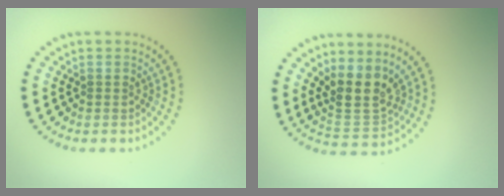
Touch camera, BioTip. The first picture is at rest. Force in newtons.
{"total": 3.8, "press": 3.2, "slide": 2.0}